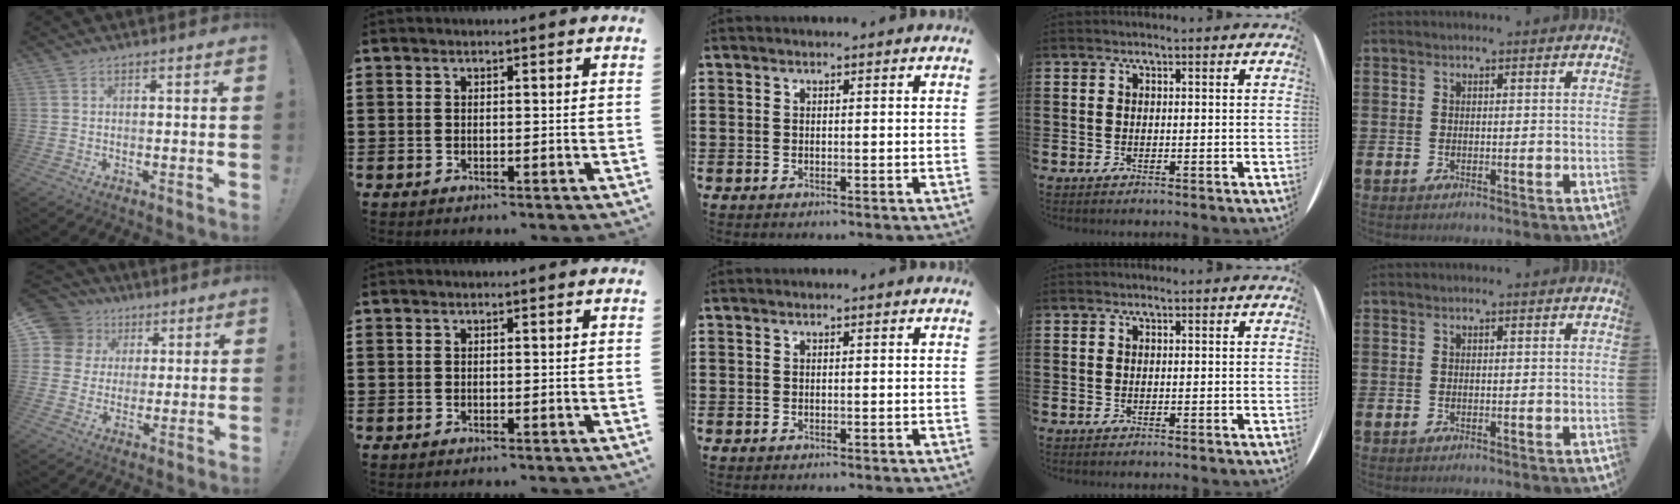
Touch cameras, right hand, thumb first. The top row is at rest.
{"thumb": {"total": 11.1, "force": [3.9, 9.9, 3.2], "torque": [-0.037, -0.017, 0.082]}}